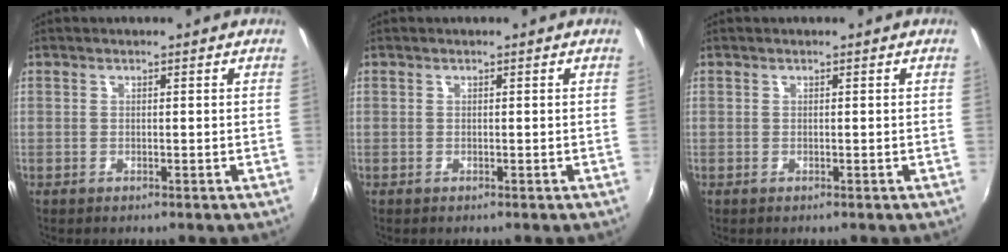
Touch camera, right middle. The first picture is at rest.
{"total": 0.0}
{"total": 0.0}